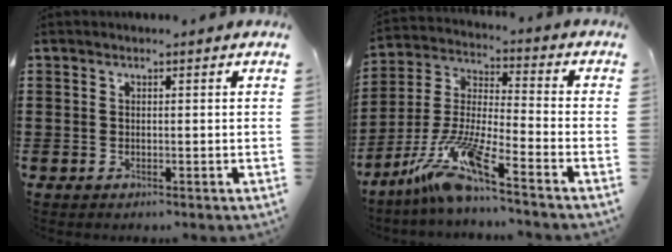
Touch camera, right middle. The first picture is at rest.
{"total": 11.6, "force": [-8.7, 0.0, 7.6], "torque": [-0.174, -0.014, -0.181]}